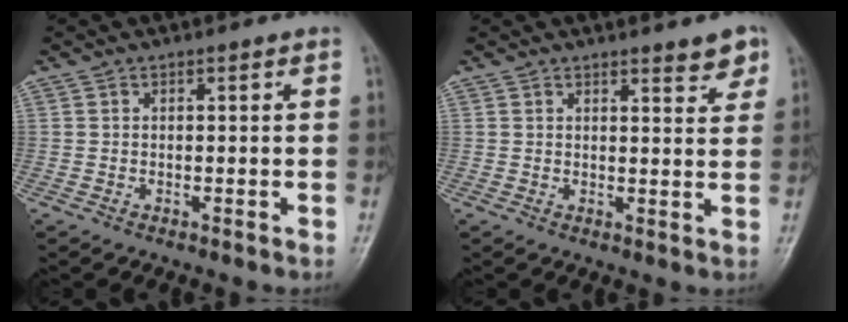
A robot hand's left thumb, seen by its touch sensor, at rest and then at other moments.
{"total": 3.8, "force": [2.8, 1.1, 2.4], "torque": [-0.016, -0.019, 0.035]}